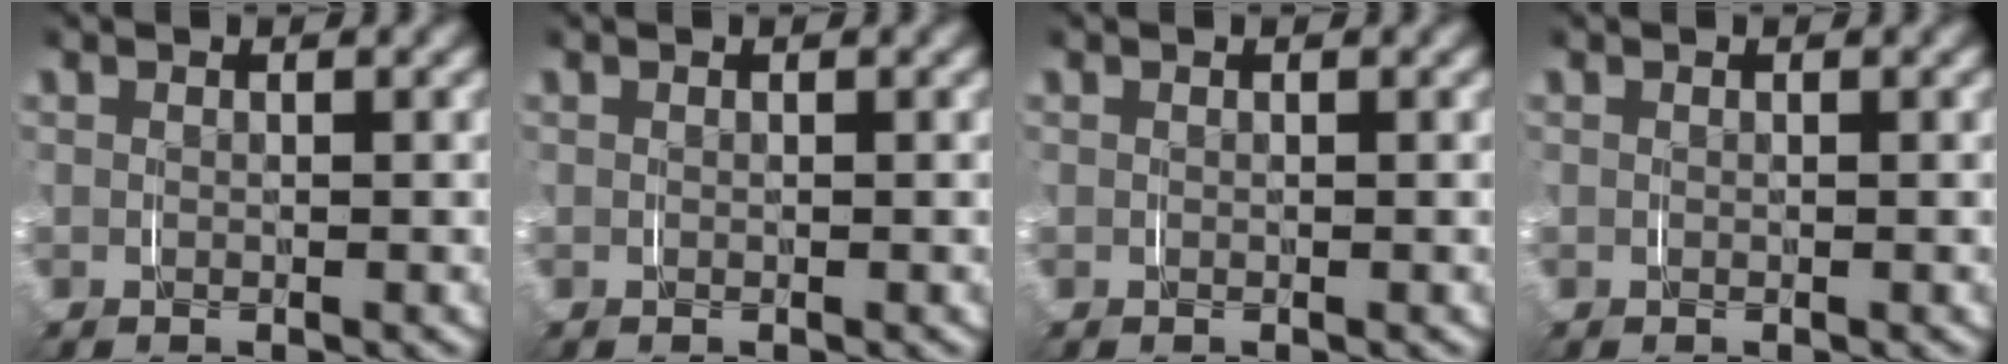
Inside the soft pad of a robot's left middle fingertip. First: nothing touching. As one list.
[{"total": 0.0}, {"total": 0.0}, {"total": 0.0}]